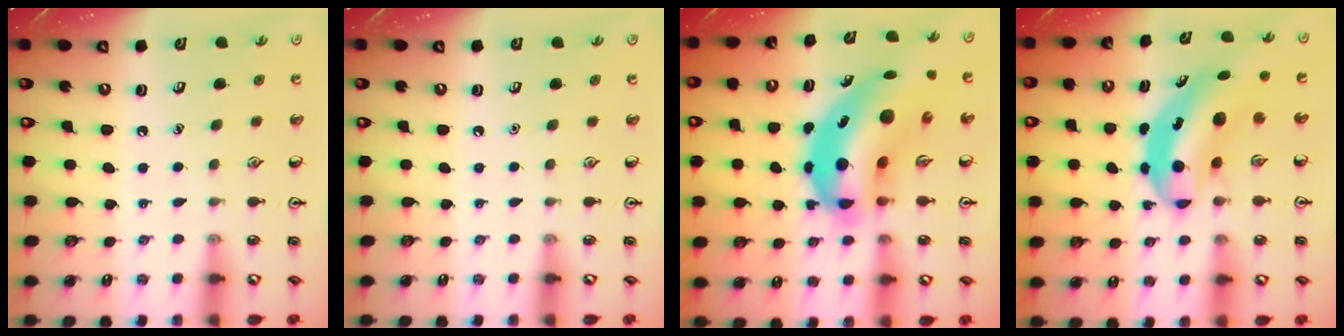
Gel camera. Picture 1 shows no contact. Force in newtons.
{"total": 0.0}
{"total": 14.2, "press": 13.6, "slide": 4.1}
{"total": 6.6, "press": 6.4, "slide": 1.8}